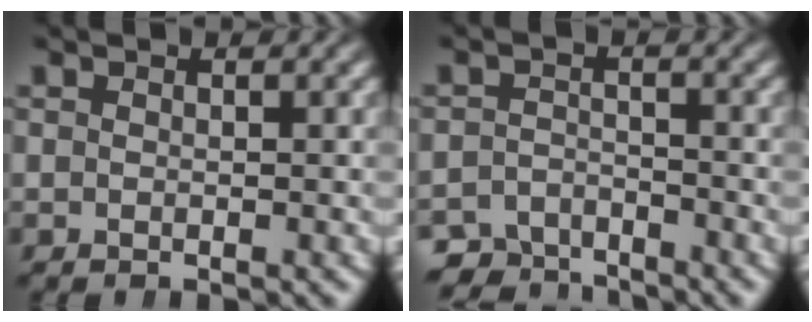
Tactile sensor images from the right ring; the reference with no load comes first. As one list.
[{"total": 4.5, "force": [-4.1, 1.8, 0.3], "torque": [0.001, -0.020, -0.067]}]